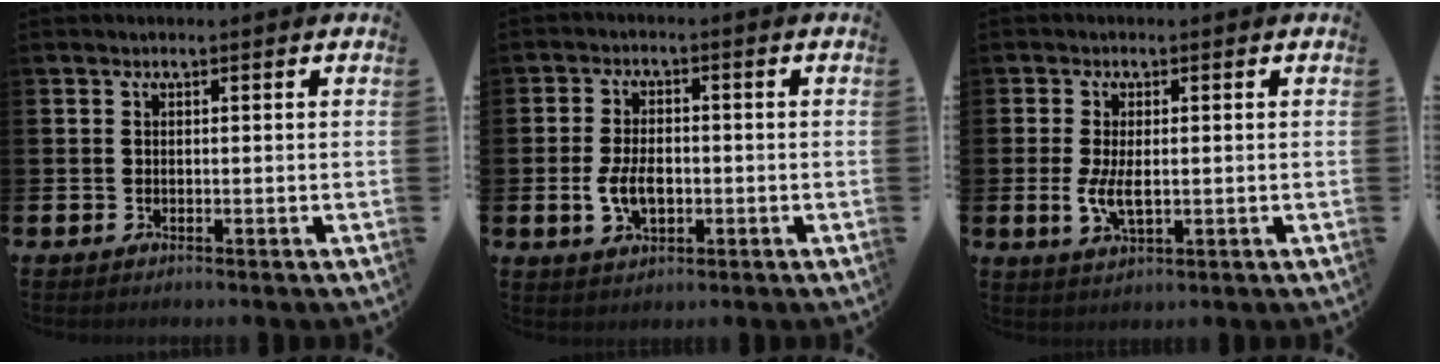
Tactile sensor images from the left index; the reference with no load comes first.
{"total": 4.9, "force": [-0.8, 3.0, 3.8], "torque": [-0.067, 0.001, -0.017]}
{"total": 4.1, "force": [-0.1, 1.9, 3.7], "torque": [-0.061, 0.001, -0.002]}